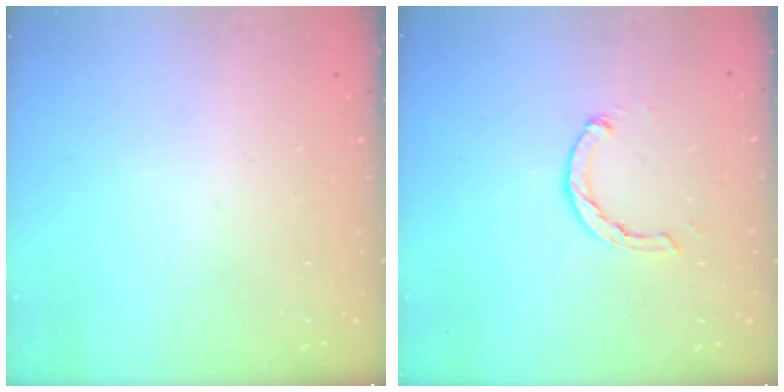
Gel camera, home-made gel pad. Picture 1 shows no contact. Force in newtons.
{"total": 2.1, "press": 2.1, "slide": 0.3}